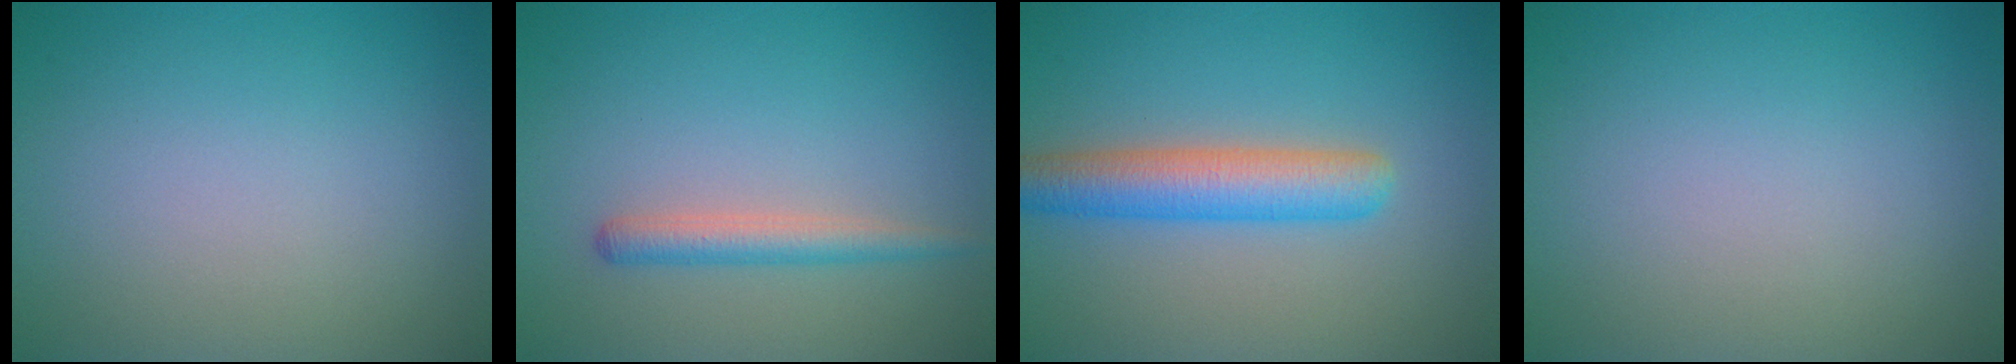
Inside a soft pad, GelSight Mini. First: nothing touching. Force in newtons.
{"total": 2.2, "press": 2.2, "slide": 0.1}
{"total": 5.0, "press": 5.0, "slide": 0.1}
{"total": 0.0}